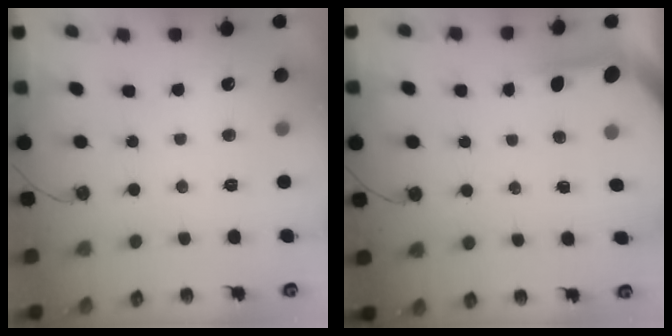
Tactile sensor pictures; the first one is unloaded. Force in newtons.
{"total": 3.9, "press": 3.8, "slide": 0.3}